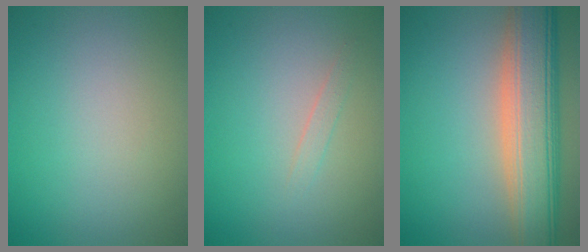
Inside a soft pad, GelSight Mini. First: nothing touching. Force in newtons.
{"total": 0.9, "press": 0.9, "slide": 0.1}
{"total": 9.5, "press": 9.5, "slide": 0.6}